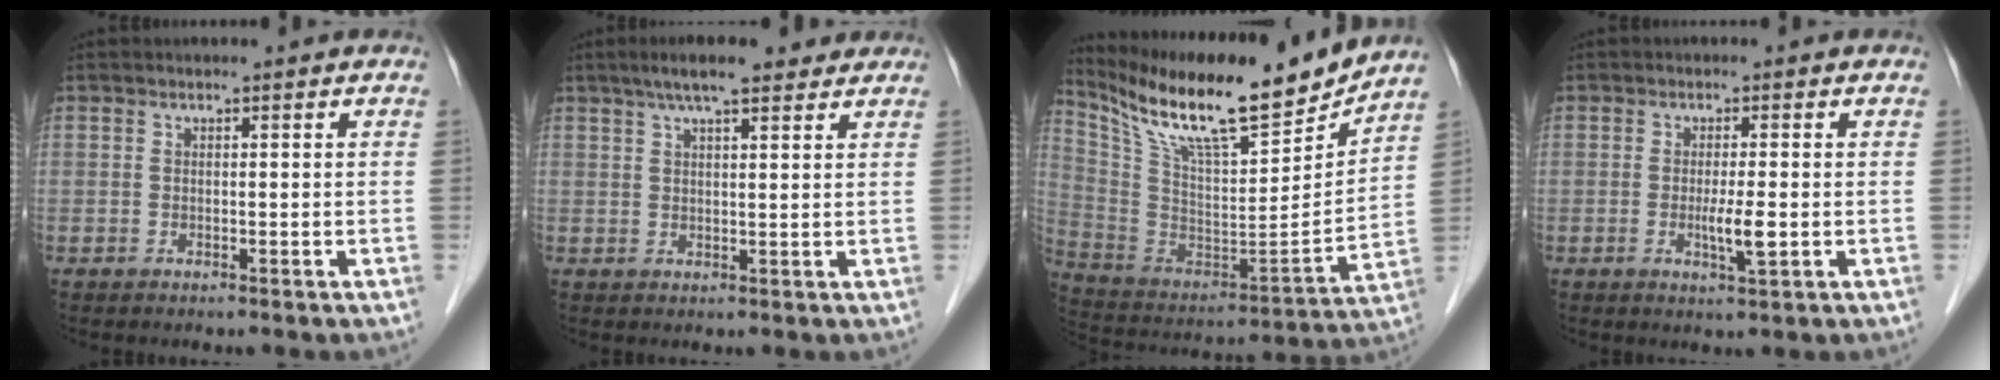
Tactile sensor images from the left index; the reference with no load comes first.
{"total": 8.0, "force": [6.1, 1.6, 4.9], "torque": [-0.077, 0.034, 0.094]}
{"total": 22.0, "force": [18.2, 2.8, 11.9], "torque": [-0.223, -0.016, 0.310]}
{"total": 3.2, "force": [-0.6, 0.2, 3.1], "torque": [-0.060, -0.007, -0.009]}